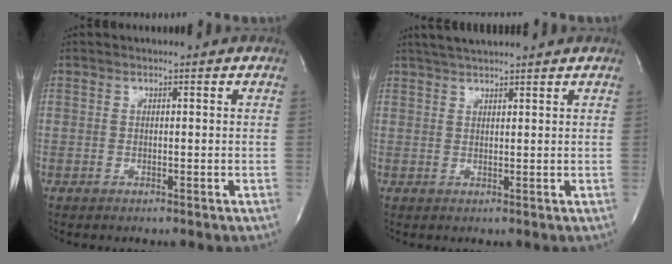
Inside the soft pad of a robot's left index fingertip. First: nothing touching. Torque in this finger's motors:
{"motor_torque": [-0.24, -0.10, 0.48, 0.09]}